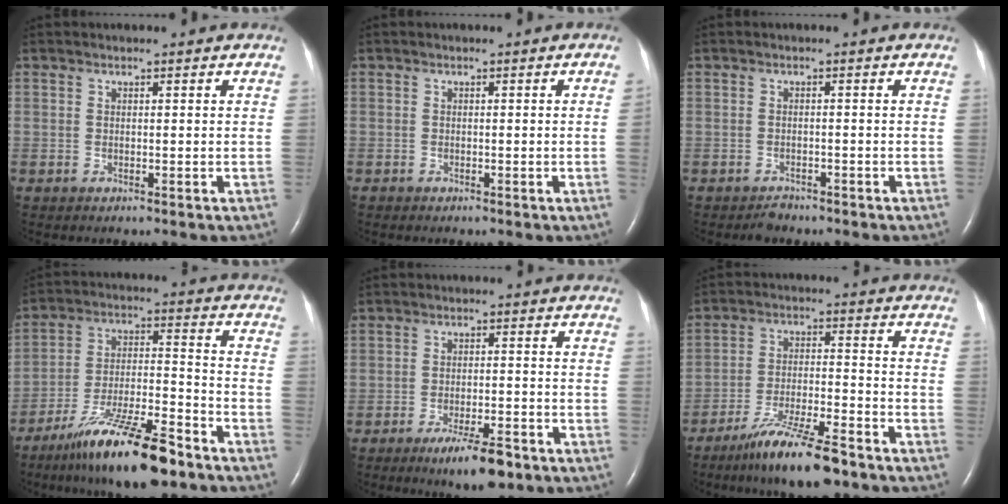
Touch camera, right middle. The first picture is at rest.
{"total": 0.7, "force": [-0.2, -0.3, 0.5], "torque": [0.003, 0.004, -0.005]}
{"total": 1.5, "force": [-1.4, 0.6, 0.1], "torque": [-0.008, -0.002, -0.021]}
{"total": 15.9, "force": [-11.5, 2.1, 10.7], "torque": [-0.194, -0.016, -0.200]}
{"total": 6.9, "force": [-4.6, 1.3, 5.0], "torque": [-0.086, -0.008, -0.070]}
{"total": 11.3, "force": [-8.6, 1.1, 7.3], "torque": [-0.134, -0.025, -0.151]}